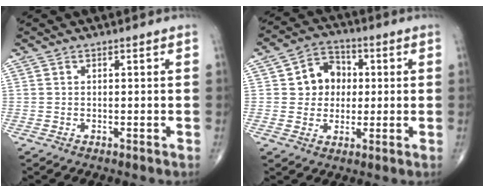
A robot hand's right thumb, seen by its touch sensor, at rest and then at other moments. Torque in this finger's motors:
{"motor_torque": [-0.66, 0.74, -0.06, 0.05, 0.04]}